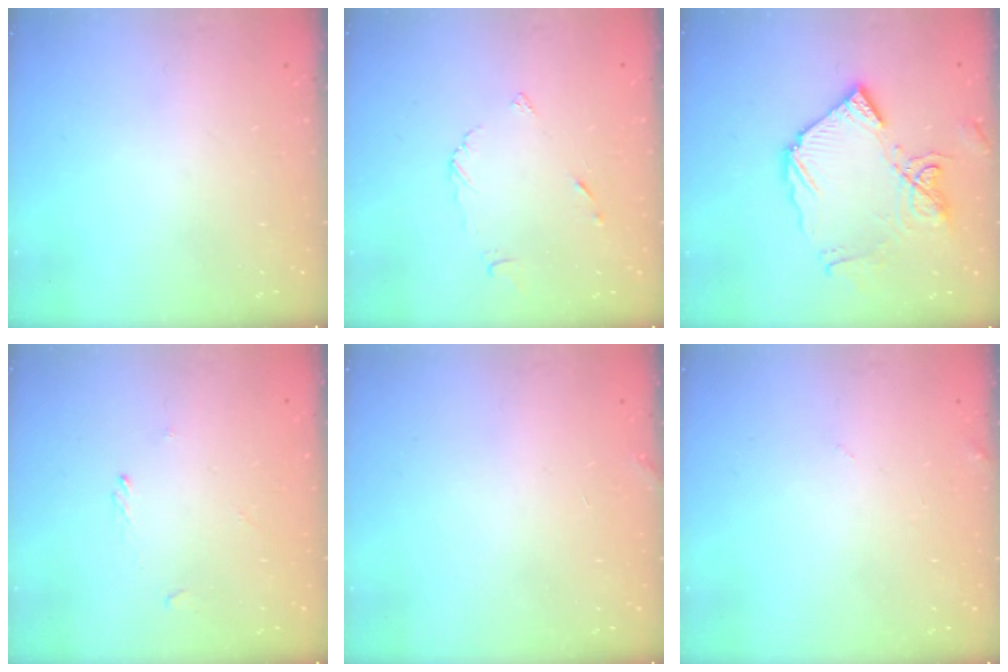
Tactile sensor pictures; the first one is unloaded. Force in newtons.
{"total": 4.2, "press": 4.2, "slide": 0.5}
{"total": 14.1, "press": 14.0, "slide": 1.5}
{"total": 0.7, "press": 0.5, "slide": 0.4}
{"total": 2.3, "press": 2.3, "slide": 0.1}
{"total": 2.2, "press": 2.2, "slide": 0.2}